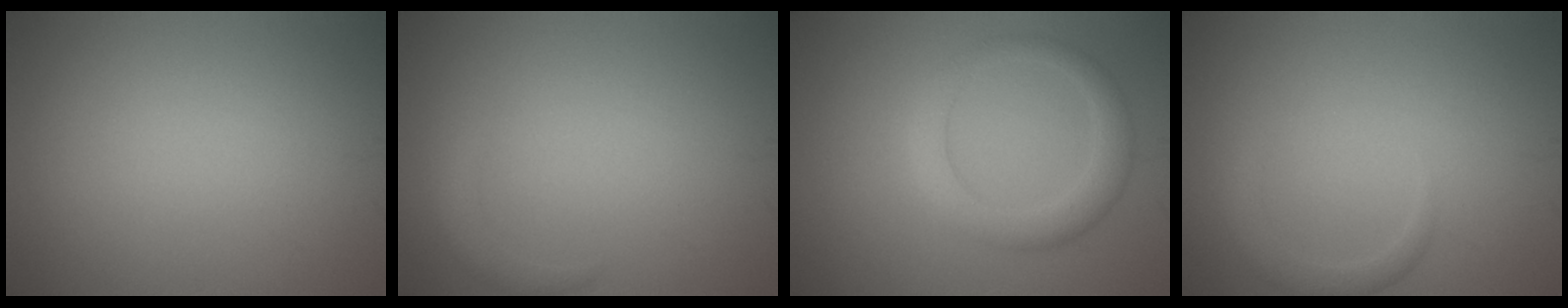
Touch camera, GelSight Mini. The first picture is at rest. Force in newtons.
{"total": 1.4, "press": 1.4, "slide": 0.1}
{"total": 3.4, "press": 3.4, "slide": 0.2}
{"total": 1.8, "press": 1.8, "slide": 0.1}